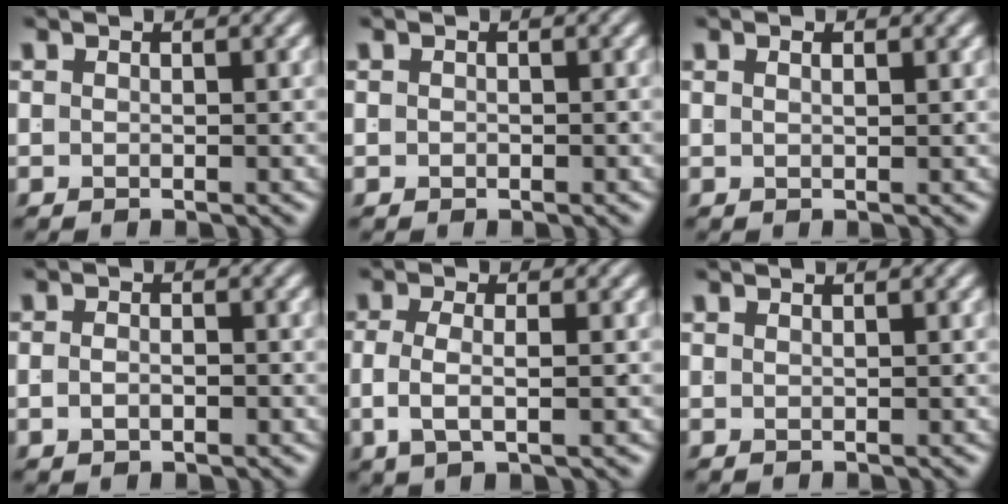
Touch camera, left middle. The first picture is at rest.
{"total": 0.0}
{"total": 1.1, "force": [0.3, -0.9, 0.5], "torque": [0.002, -0.004, 0.009]}
{"total": 1.2, "force": [-0.7, 0.3, 0.9], "torque": [-0.014, -0.005, -0.009]}
{"total": 2.8, "force": [-0.4, 0.7, 2.7], "torque": [-0.053, -0.011, 0.001]}
{"total": 0.9, "force": [0.3, -0.9, 0.0], "torque": [0.010, -0.001, 0.009]}